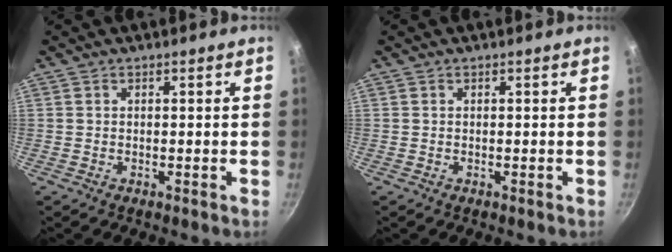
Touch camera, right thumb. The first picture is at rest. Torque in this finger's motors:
{"motor_torque": [0.00, 0.00, -0.09, 0.09, 0.00]}